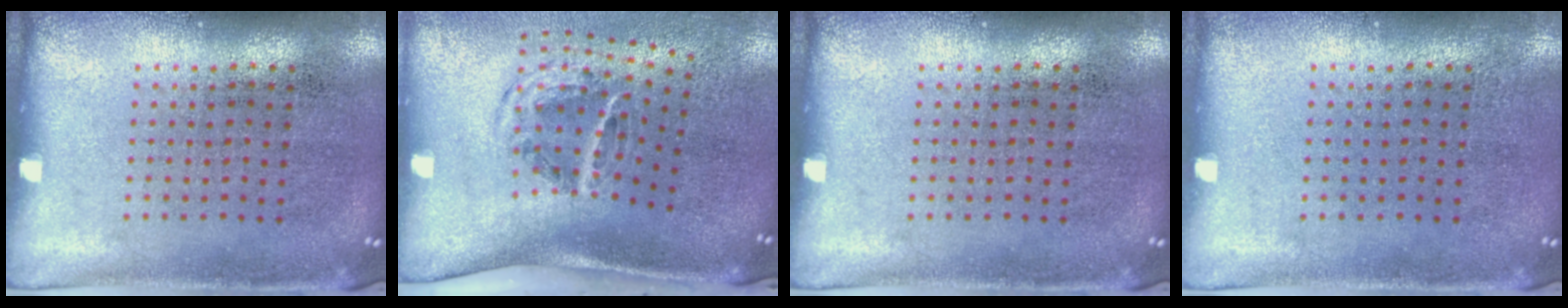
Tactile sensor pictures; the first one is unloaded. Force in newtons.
{"total": 2.2, "press": 1.2, "slide": 1.8}
{"total": 0.0}
{"total": 0.0}